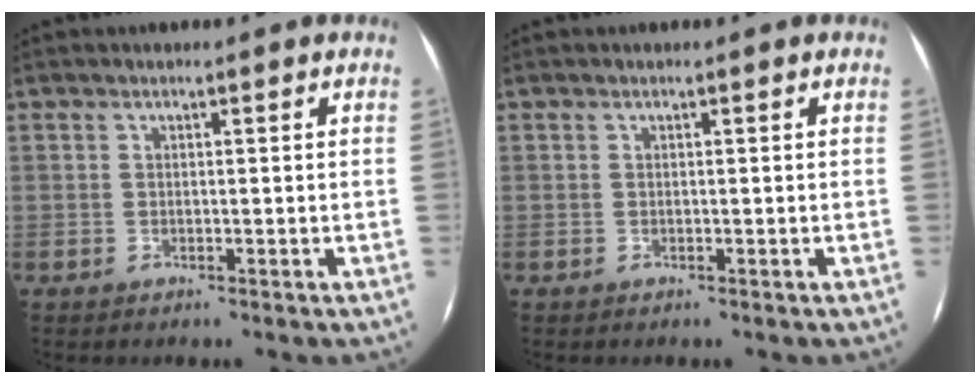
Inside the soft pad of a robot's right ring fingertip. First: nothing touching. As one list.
[{"total": 0.0}]